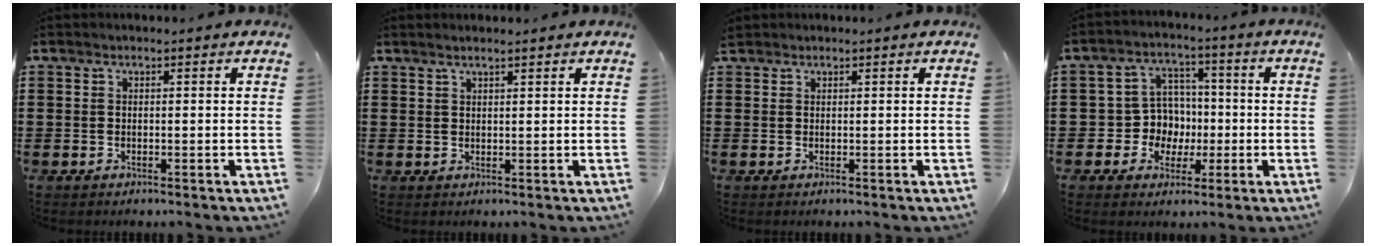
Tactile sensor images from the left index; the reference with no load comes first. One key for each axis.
{"total": 1.2, "fx": 1.1, "fy": -0.1, "fz": 0.6, "tx": -0.011, "ty": 0.000, "tz": 0.020}
{"total": 0.6, "fx": 0.6, "fy": 0.2, "fz": 0.1, "tx": -0.004, "ty": 0.001, "tz": 0.012}
{"total": 6.9, "fx": -0.5, "fy": 6.6, "fz": 1.8, "tx": -0.051, "ty": 0.013, "tz": -0.007}